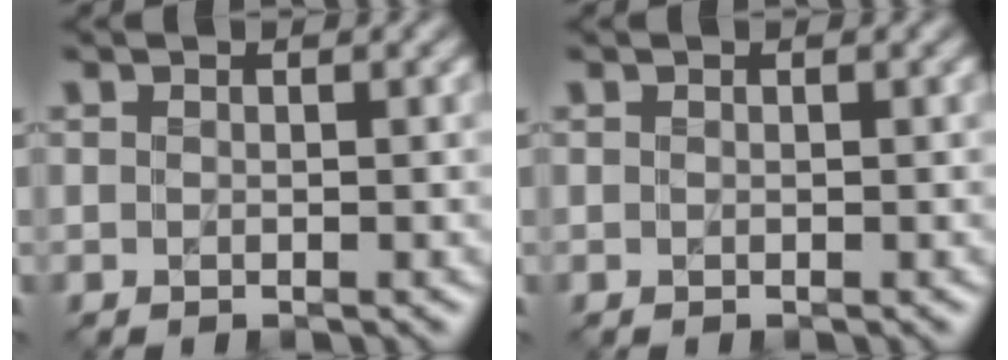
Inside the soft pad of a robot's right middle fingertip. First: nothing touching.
{"total": 0.0}